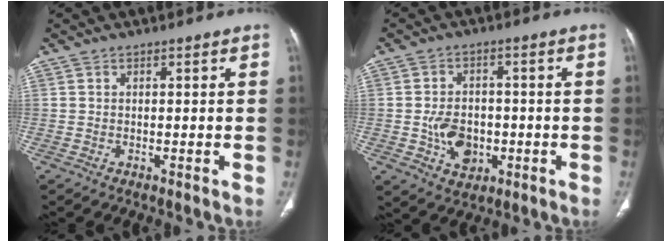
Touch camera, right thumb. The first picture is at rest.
{"total": 7.9, "force": [-1.6, 5.9, 5.0], "torque": [-0.064, 0.009, -0.017]}